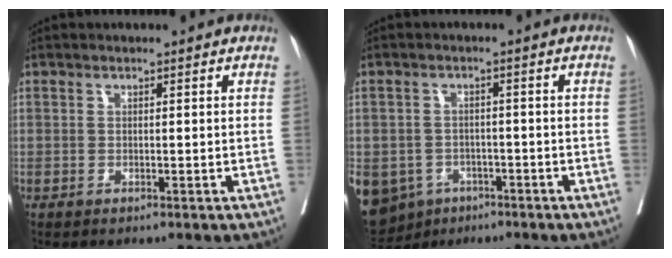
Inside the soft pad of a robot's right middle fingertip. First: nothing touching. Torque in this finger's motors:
{"motor_torque": [1.56, -0.58, 1.05, 0.21]}